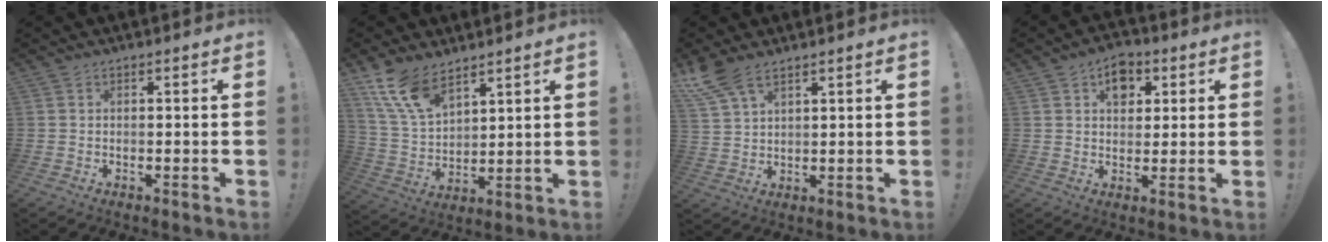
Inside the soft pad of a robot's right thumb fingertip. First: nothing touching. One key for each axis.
{"total": 12.9, "fx": 9.1, "fy": 6.2, "fz": 6.7, "tx": -0.142, "ty": -0.042, "tz": 0.179}
{"total": 7.9, "fx": 5.9, "fy": 2.9, "fz": 4.4, "tx": -0.088, "ty": -0.025, "tz": 0.114}
{"total": 7.6, "fx": 2.8, "fy": 5.8, "fz": 4.1, "tx": -0.051, "ty": 0.000, "tz": 0.050}